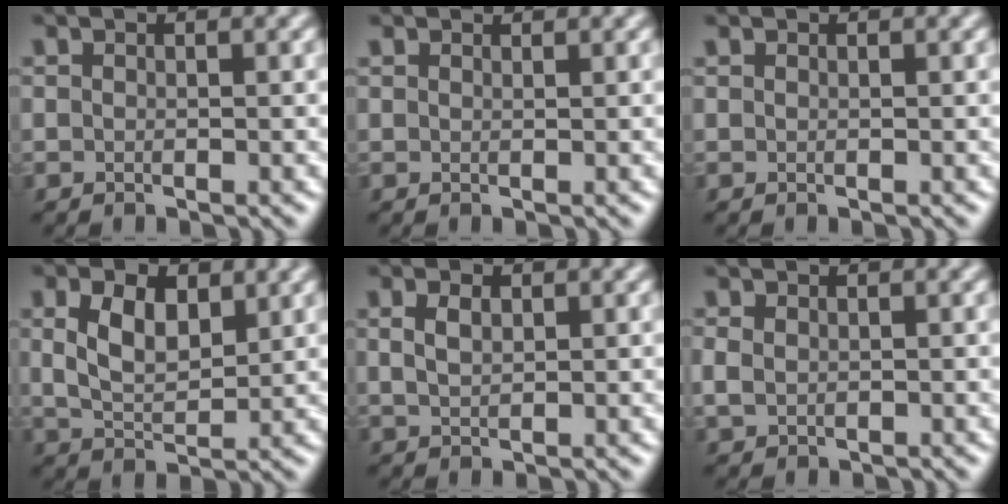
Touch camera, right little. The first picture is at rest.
{"total": 0.9, "force": [0.9, 0.2, 0.1], "torque": [-0.008, -0.002, 0.012]}
{"total": 0.0}
{"total": 4.7, "force": [1.6, 2.7, 3.5], "torque": [-0.076, 0.001, 0.031]}
{"total": 1.8, "force": [0.6, 1.1, 1.4], "torque": [-0.032, 0.001, 0.014]}
{"total": 1.5, "force": [0.1, 1.2, 0.8], "torque": [-0.020, -0.001, 0.005]}